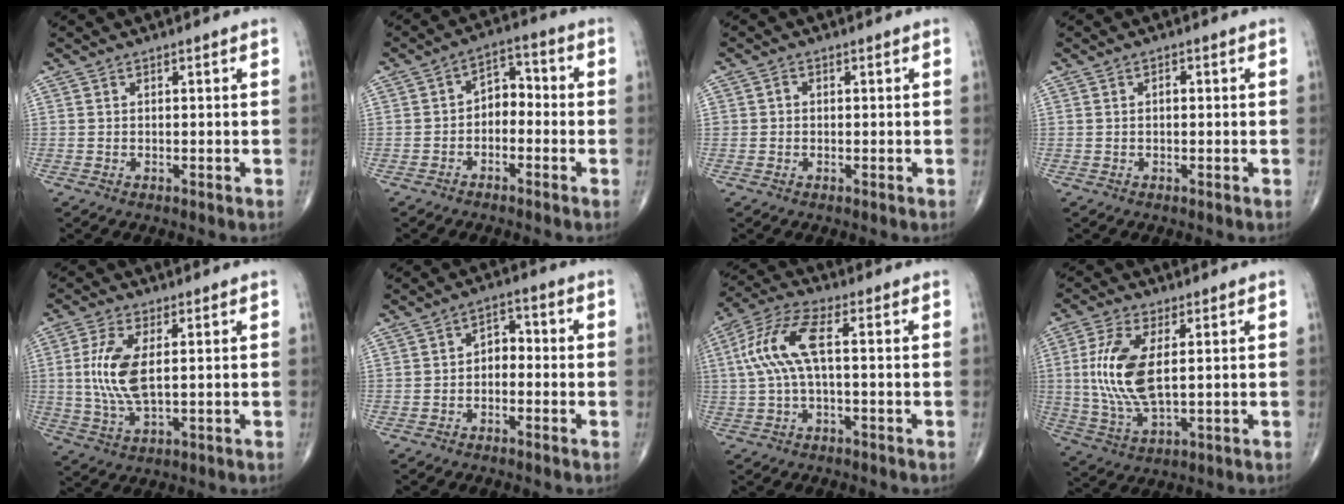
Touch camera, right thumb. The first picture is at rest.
{"total": 5.4, "force": [-1.6, 3.7, 3.5], "torque": [-0.032, 0.035, -0.042]}
{"total": 1.1, "force": [-0.1, 1.0, 0.4], "torque": [0.000, 0.004, -0.003]}
{"total": 0.8, "force": [0.0, 0.5, 0.6], "torque": [-0.006, 0.002, -0.003]}
{"total": 9.4, "force": [1.2, 3.9, 8.4], "torque": [-0.191, -0.007, 0.026]}
{"total": 4.0, "force": [-1.0, 2.8, 2.6], "torque": [-0.021, 0.024, -0.030]}
{"total": 10.0, "force": [0.8, 3.3, 9.4], "torque": [-0.226, 0.031, 0.013]}
{"total": 12.3, "force": [1.7, 5.2, 11.0], "torque": [-0.243, -0.010, 0.039]}